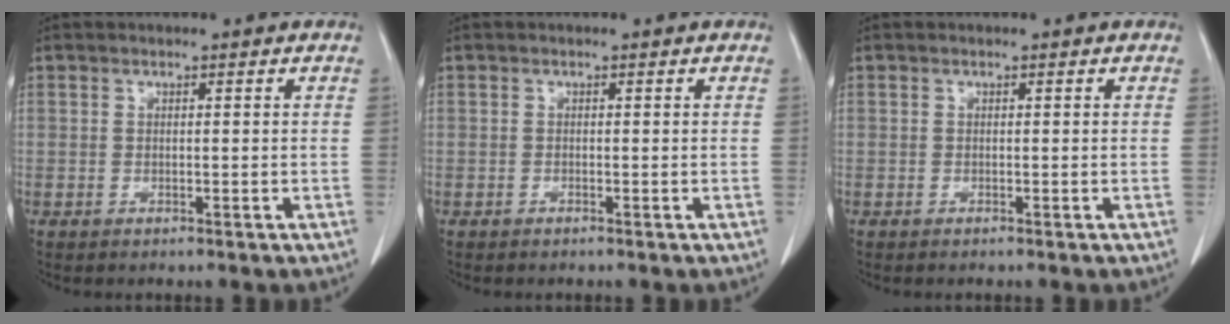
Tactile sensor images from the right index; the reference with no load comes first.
{"total": 0.0}
{"total": 0.0}